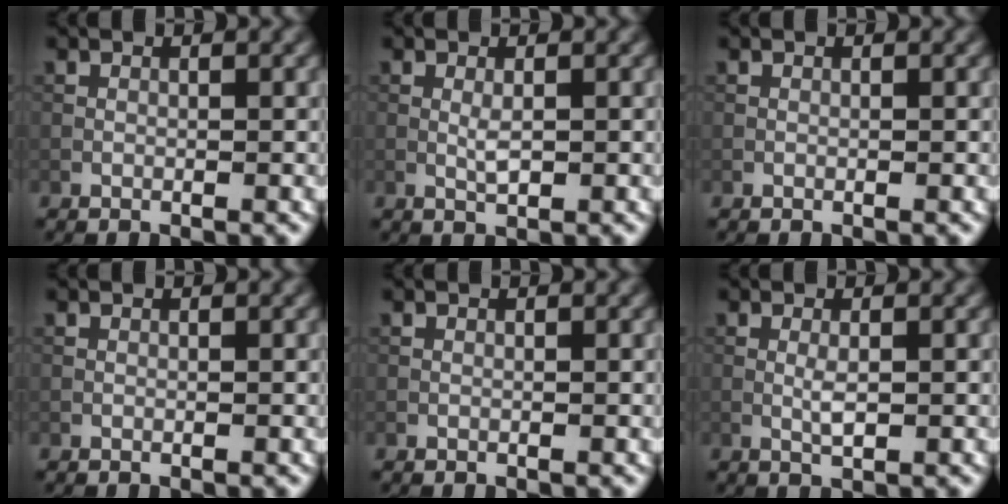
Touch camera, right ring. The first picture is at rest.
{"total": 1.2, "force": [0.0, 0.4, 1.2], "torque": [-0.026, 0.000, 0.000]}
{"total": 0.0}
{"total": 0.0}
{"total": 0.0}
{"total": 1.4, "force": [-0.1, 0.3, 1.4], "torque": [-0.029, 0.000, -0.003]}